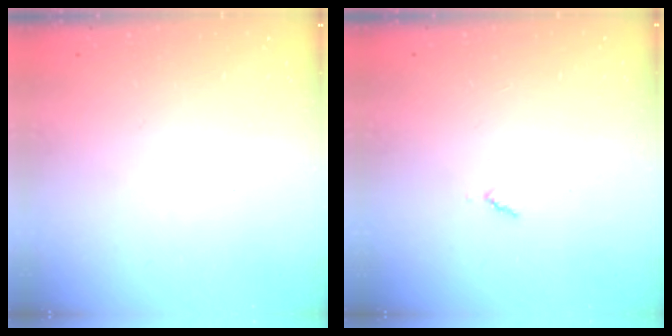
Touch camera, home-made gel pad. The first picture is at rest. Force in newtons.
{"total": 3.0, "press": 3.0, "slide": 0.3}